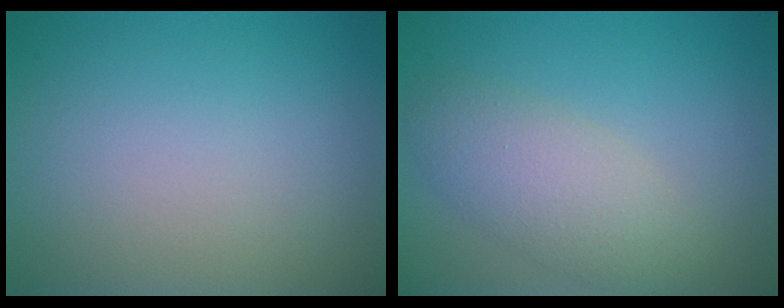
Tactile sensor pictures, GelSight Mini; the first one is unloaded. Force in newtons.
{"total": 4.2, "press": 4.2, "slide": 0.1}